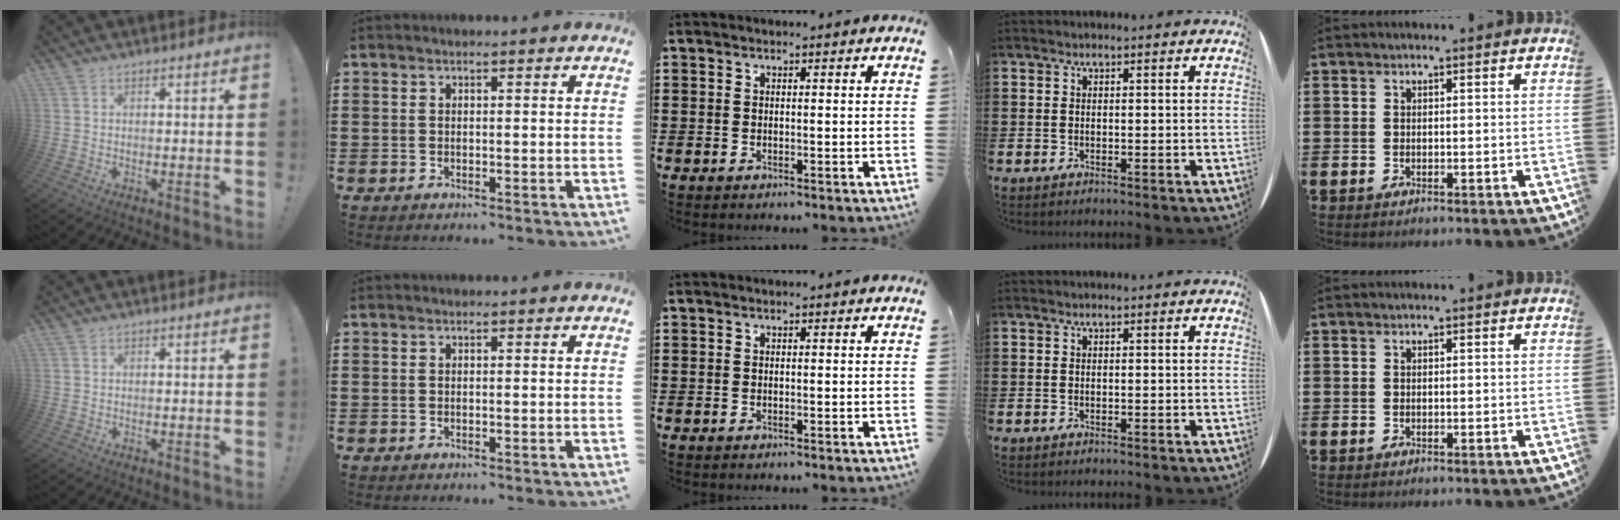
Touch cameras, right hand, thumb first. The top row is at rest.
{}